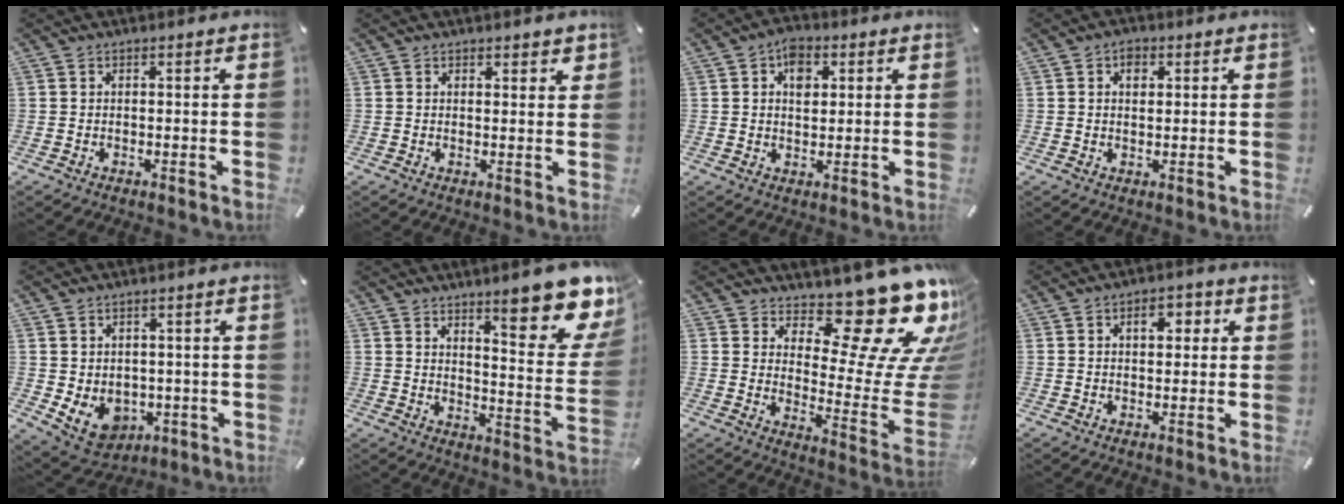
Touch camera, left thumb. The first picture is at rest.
{"total": 1.6, "force": [1.3, 0.9, 0.6], "torque": [0.002, -0.005, 0.021]}
{"total": 5.8, "force": [1.7, 4.1, 3.8], "torque": [-0.050, -0.002, 0.024]}
{"total": 2.7, "force": [0.8, 1.8, 1.8], "torque": [-0.024, 0.001, 0.009]}
{"total": 7.3, "force": [-1.1, 6.4, 3.3], "torque": [-0.064, -0.006, -0.019]}
{"total": 16.2, "force": [11.6, 4.4, 10.4], "torque": [-0.133, -0.093, 0.189]}
{"total": 22.1, "force": [15.8, 8.0, 13.3], "torque": [-0.153, -0.132, 0.250]}
{"total": 4.8, "force": [1.3, 2.9, 3.6], "torque": [-0.036, -0.006, 0.011]}